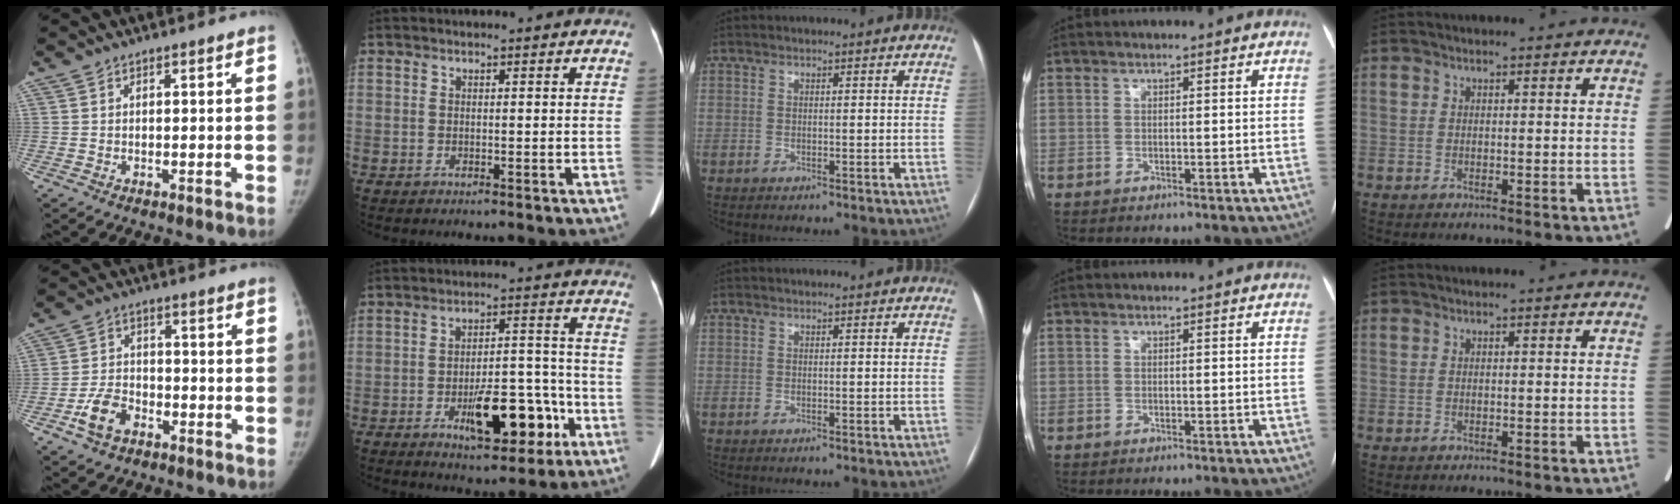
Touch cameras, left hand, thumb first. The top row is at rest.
{"thumb": {"total": 7.0, "force": [-3.7, 4.4, 3.9], "torque": [-0.072, 0.022, -0.066]}, "index": {"total": 11.9, "force": [-5.4, 4.5, 9.7], "torque": [-0.143, 0.019, -0.071]}, "middle": {"total": 0.7, "force": [0.6, 0.0, 0.2], "torque": [-0.002, 0.007, 0.009]}}